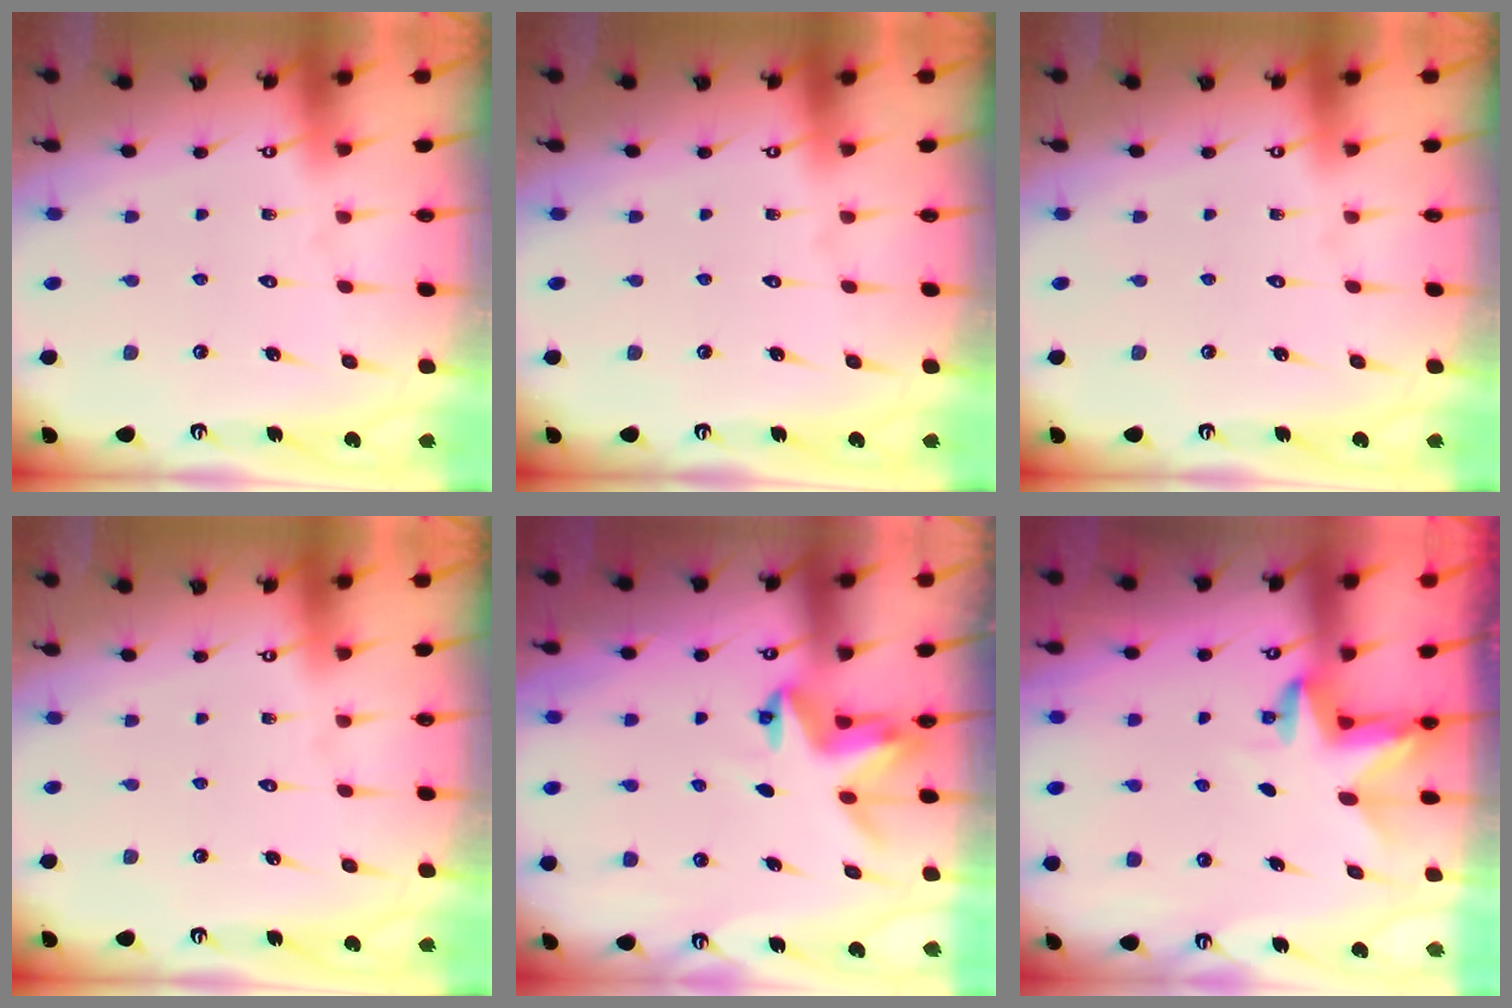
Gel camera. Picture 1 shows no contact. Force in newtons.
{"total": 0.0}
{"total": 0.0}
{"total": 0.0}
{"total": 3.9, "press": 3.8, "slide": 0.5}
{"total": 3.4, "press": 3.4, "slide": 0.1}